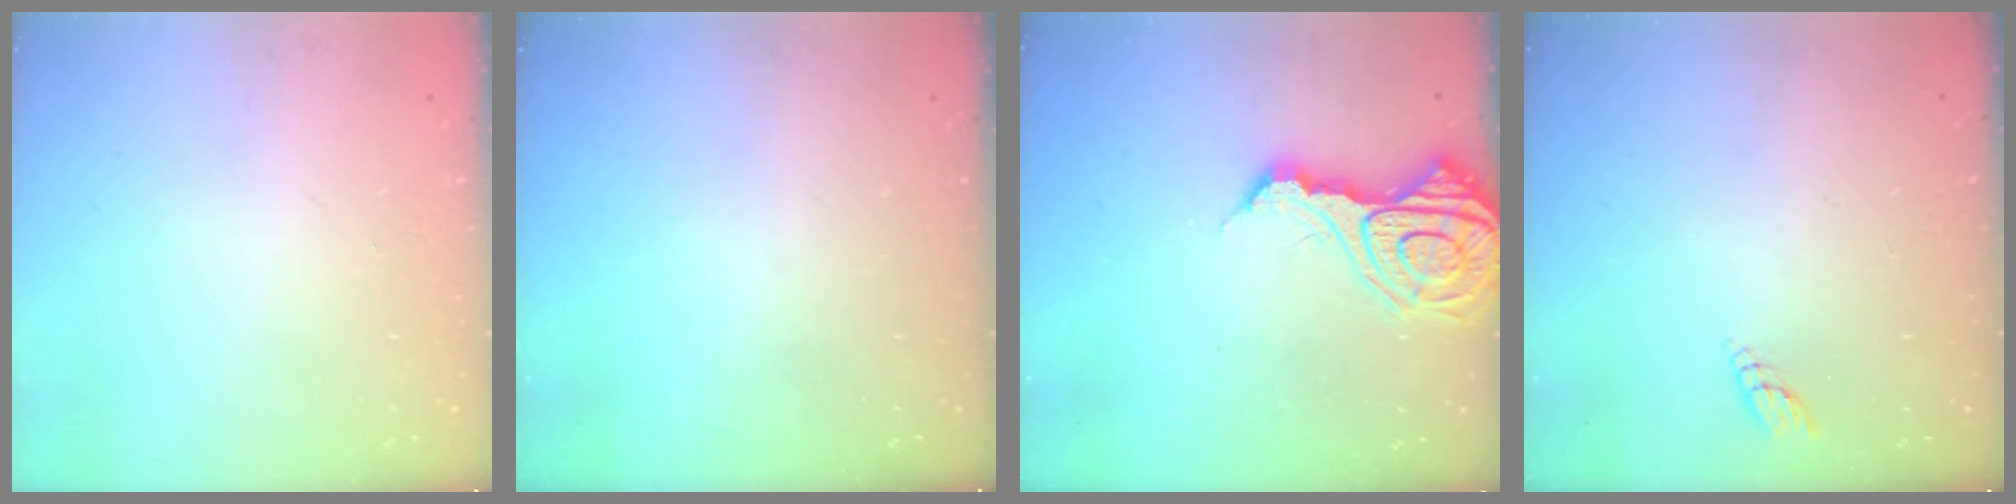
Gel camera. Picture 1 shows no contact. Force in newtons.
{"total": 0.0}
{"total": 14.5, "press": 14.5, "slide": 1.6}
{"total": 2.9, "press": 2.9, "slide": 0.3}